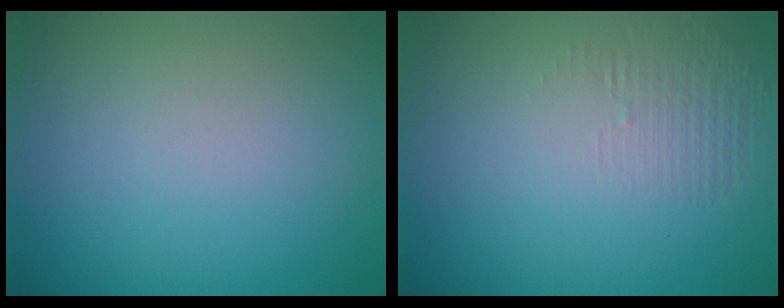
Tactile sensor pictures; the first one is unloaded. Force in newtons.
{"total": 1.2, "press": 0.1, "slide": 1.2}